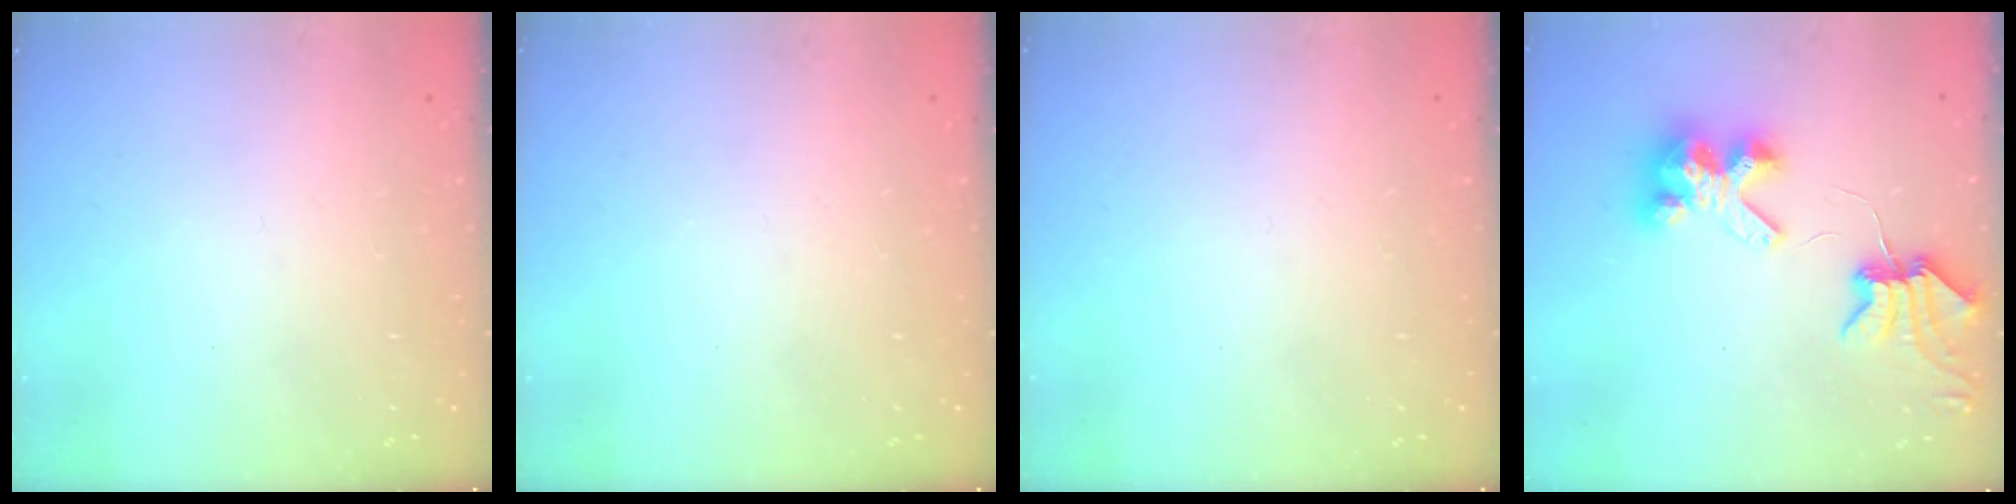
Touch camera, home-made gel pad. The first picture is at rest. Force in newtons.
{"total": 0.0}
{"total": 0.0}
{"total": 6.7, "press": 6.6, "slide": 0.8}